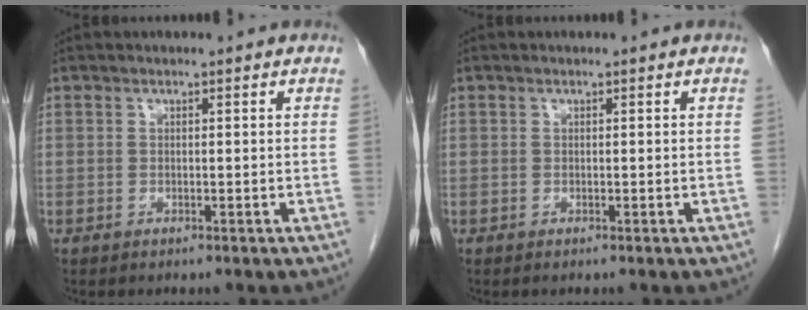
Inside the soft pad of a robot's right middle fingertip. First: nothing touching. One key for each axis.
{"total": 0.0}